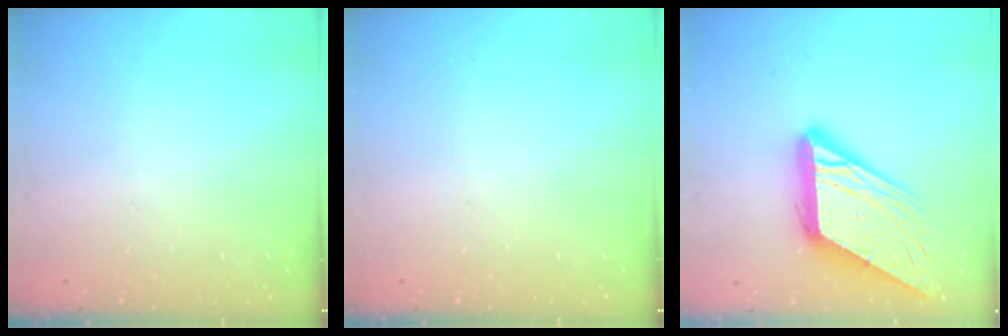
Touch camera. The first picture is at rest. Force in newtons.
{"total": 0.0}
{"total": 18.0, "press": 17.8, "slide": 2.4}